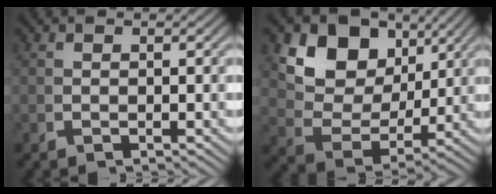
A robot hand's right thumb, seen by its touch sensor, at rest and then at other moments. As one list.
[{"total": 10.6, "force": [3.1, 7.4, 6.9], "torque": [-0.140, -0.015, 0.057]}]